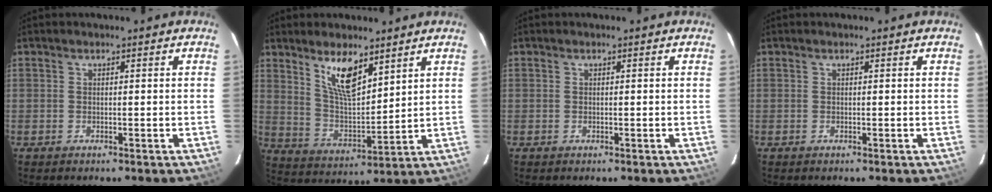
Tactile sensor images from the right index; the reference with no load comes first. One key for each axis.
{"total": 10.2, "fx": 6.4, "fy": 3.5, "fz": 7.2, "tx": -0.130, "ty": -0.001, "tz": 0.133}
{"total": 0.0}
{"total": 0.0}